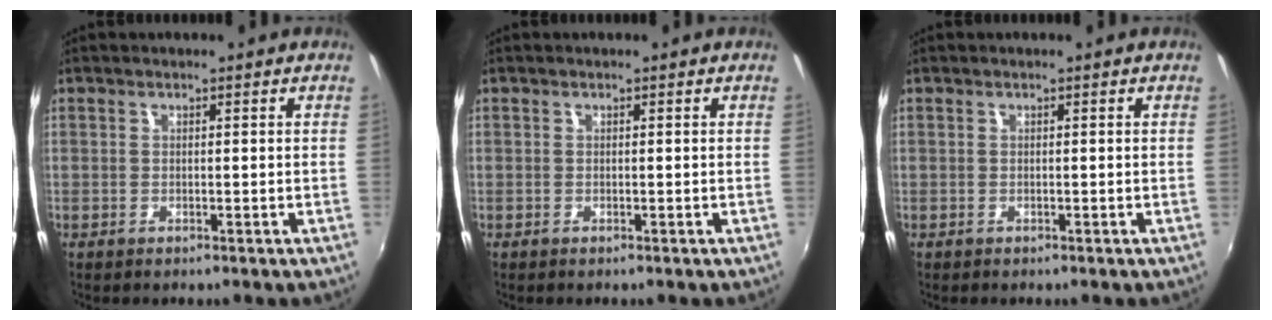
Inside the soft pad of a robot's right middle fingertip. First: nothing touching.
{"total": 0.0}
{"total": 0.0}